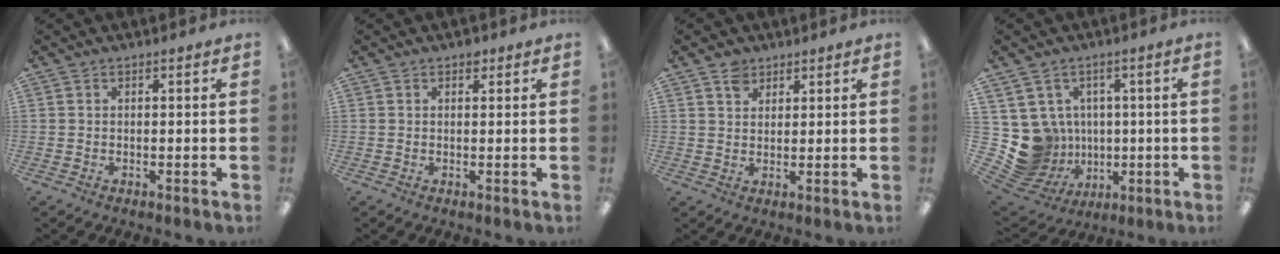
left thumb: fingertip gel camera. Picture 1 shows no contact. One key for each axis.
{"total": 1.5, "fx": 1.0, "fy": 0.9, "fz": 0.7, "tx": -0.008, "ty": -0.002, "tz": 0.016}
{"total": 3.6, "fx": 2.5, "fy": 2.5, "fz": 0.6, "tx": -0.004, "ty": -0.004, "tz": 0.046}
{"total": 10.6, "fx": 0.0, "fy": 10.4, "fz": 2.1, "tx": -0.085, "ty": -0.013, "tz": 0.020}